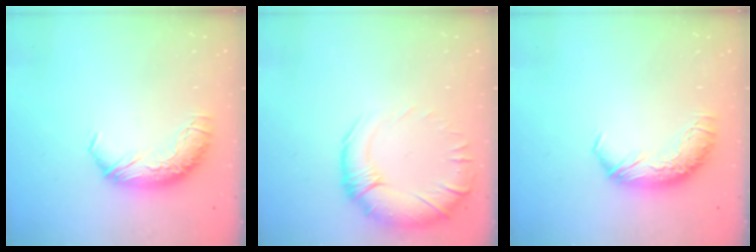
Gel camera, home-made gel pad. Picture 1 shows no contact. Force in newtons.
{"total": 4.5, "press": 1.9, "slide": 4.0}
{"total": 0.0}